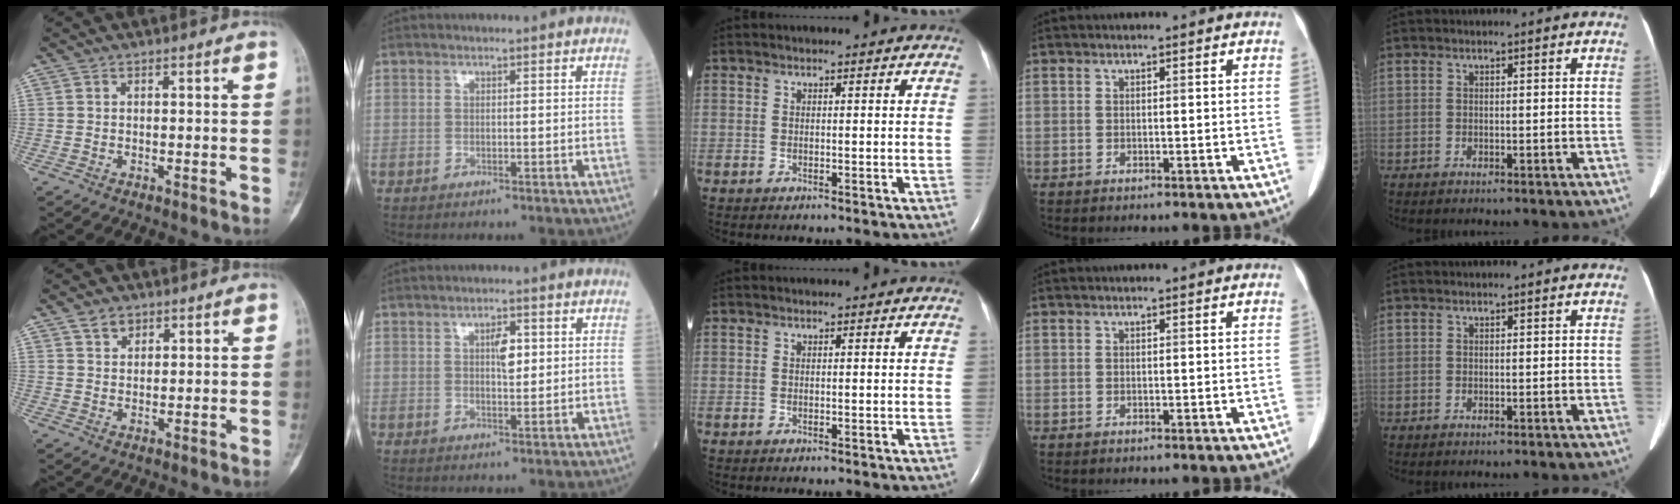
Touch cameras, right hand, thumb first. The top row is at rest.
{"thumb": {"total": 3.1, "force": [2.0, 2.0, 1.1], "torque": [-0.007, -0.011, 0.037]}, "index": {"total": 3.2, "force": [0.8, 1.2, 2.9], "torque": [-0.047, 0.003, 0.013]}}